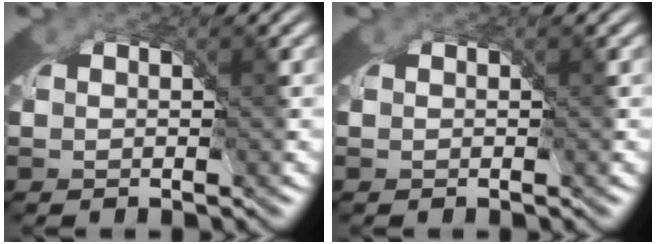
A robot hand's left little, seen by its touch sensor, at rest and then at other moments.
{"total": 0.0}